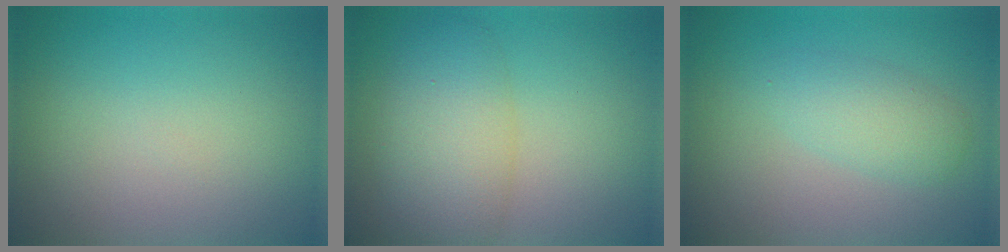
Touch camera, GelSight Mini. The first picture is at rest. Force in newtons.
{"total": 5.7, "press": 5.7, "slide": 0.1}
{"total": 2.5, "press": 2.5, "slide": 0.0}